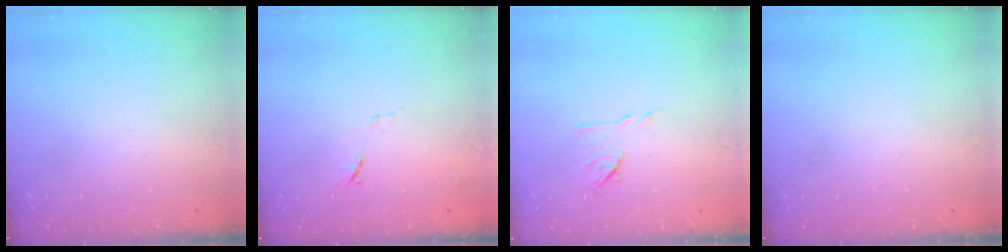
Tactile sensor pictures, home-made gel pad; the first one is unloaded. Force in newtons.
{"total": 7.5, "press": 7.5, "slide": 0.8}
{"total": 6.4, "press": 6.3, "slide": 1.2}
{"total": 0.0}